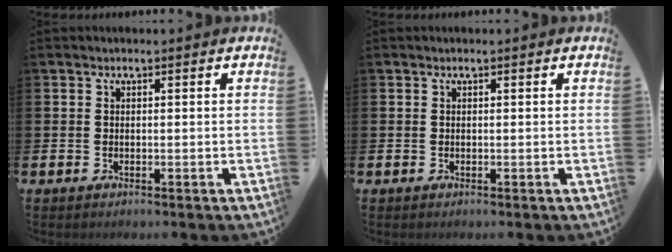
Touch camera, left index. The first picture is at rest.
{"total": 0.0}